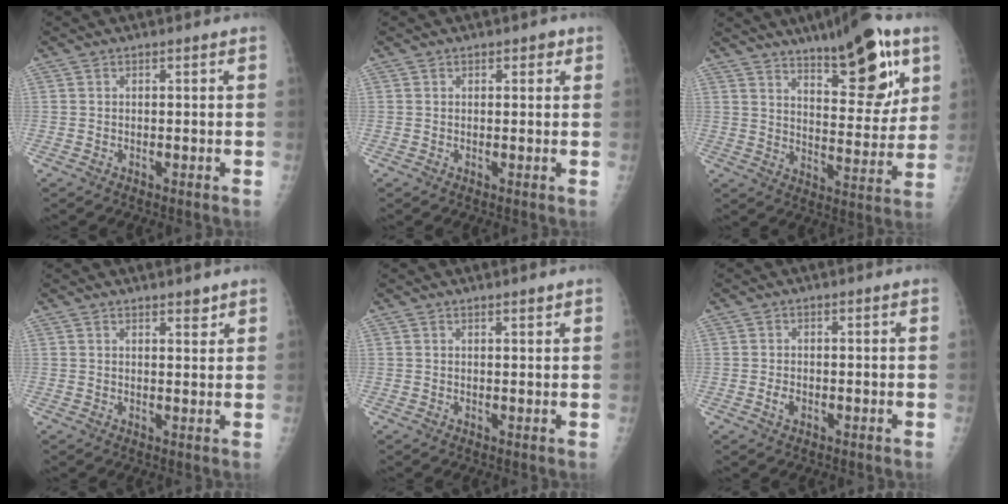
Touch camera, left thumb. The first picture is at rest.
{"total": 1.7, "force": [0.8, 1.2, 0.9], "torque": [0.004, -0.001, 0.006]}
{"total": 18.7, "force": [10.6, 6.4, 14.0], "torque": [-0.162, -0.050, 0.161]}
{"total": 2.4, "force": [1.8, 0.8, 1.3], "torque": [-0.010, -0.012, 0.026]}
{"total": 1.2, "force": [0.9, 0.3, 0.7], "torque": [-0.008, -0.006, 0.015]}
{"total": 1.7, "force": [-0.5, 1.1, 1.1], "torque": [-0.020, 0.001, -0.010]}